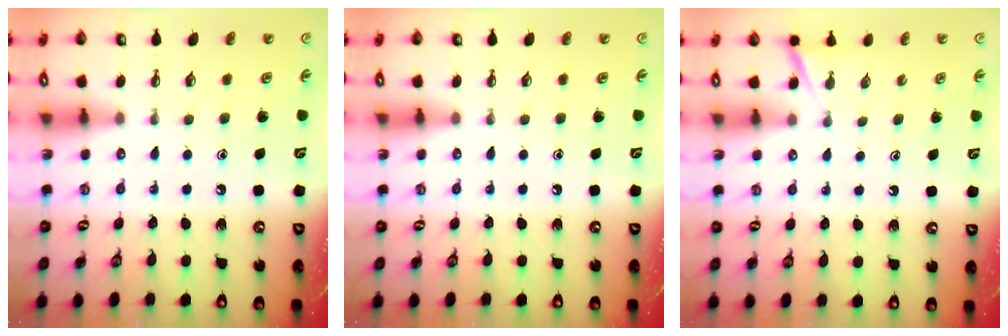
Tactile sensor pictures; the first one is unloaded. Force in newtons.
{"total": 0.0}
{"total": 2.4, "press": 2.4, "slide": 0.2}